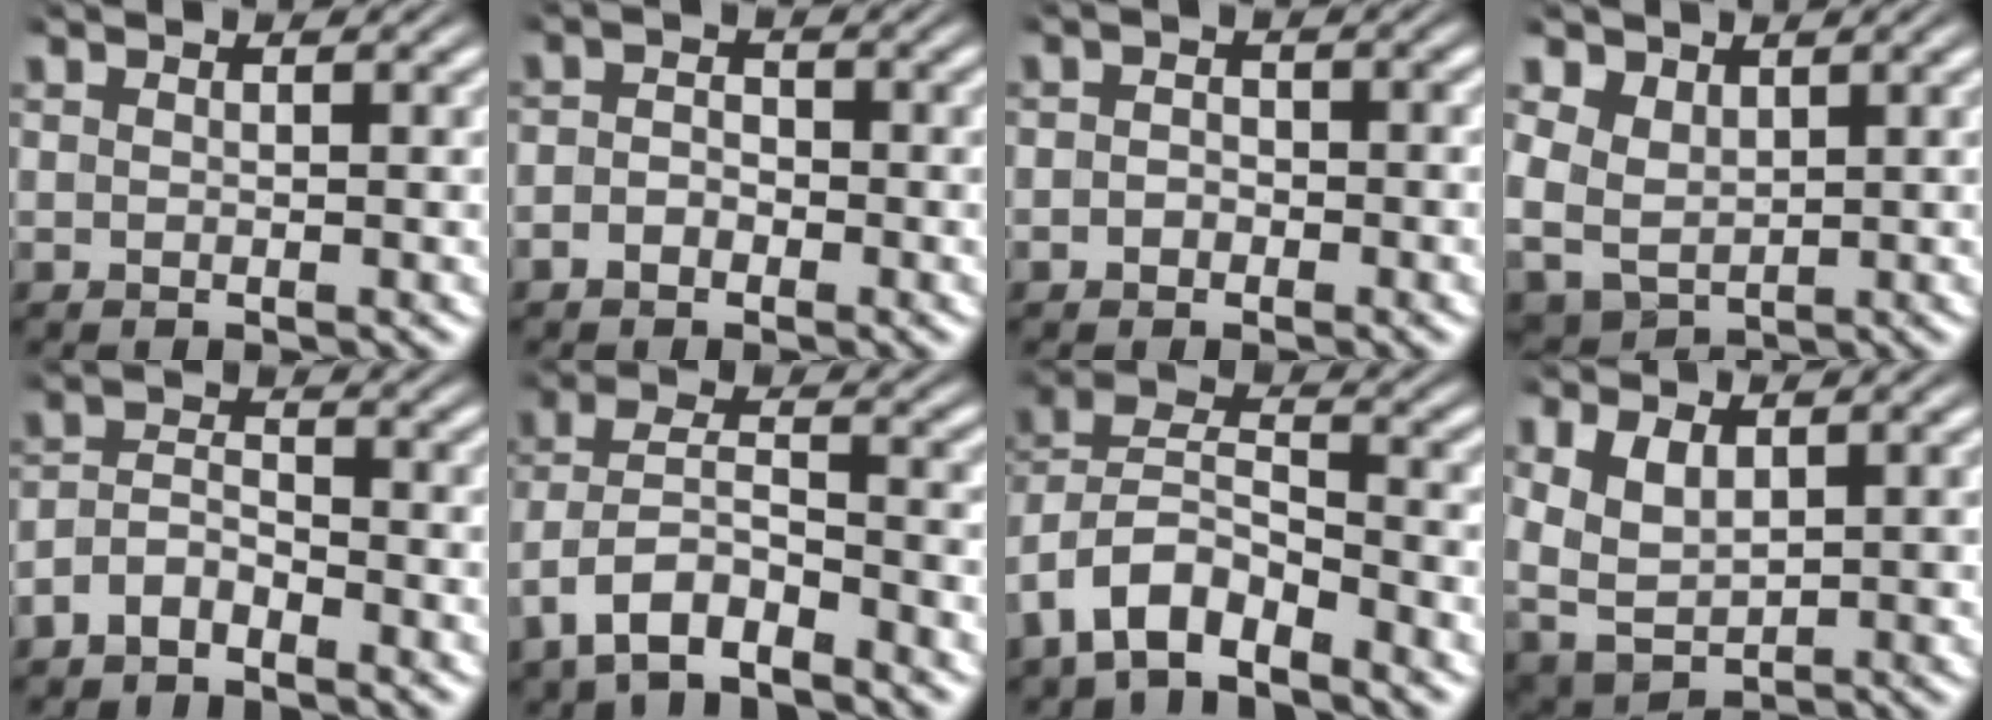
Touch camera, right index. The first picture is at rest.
{"total": 2.3, "force": [-1.2, 1.7, 0.8], "torque": [-0.016, -0.003, -0.024]}
{"total": 1.5, "force": [-0.9, 1.2, 0.3], "torque": [-0.003, -0.002, -0.020]}
{"total": 6.2, "force": [0.7, 5.6, 2.6], "torque": [-0.095, -0.037, 0.030]}
{"total": 4.3, "force": [-2.5, 3.2, 1.5], "torque": [-0.033, -0.007, -0.048]}
{"total": 5.5, "force": [-1.6, 4.5, 2.7], "torque": [-0.090, -0.022, -0.026]}
{"total": 7.6, "force": [-0.7, 6.6, 3.7], "torque": [-0.115, -0.017, -0.022]}
{"total": 6.7, "force": [0.1, 5.5, 3.8], "torque": [-0.110, -0.022, 0.012]}